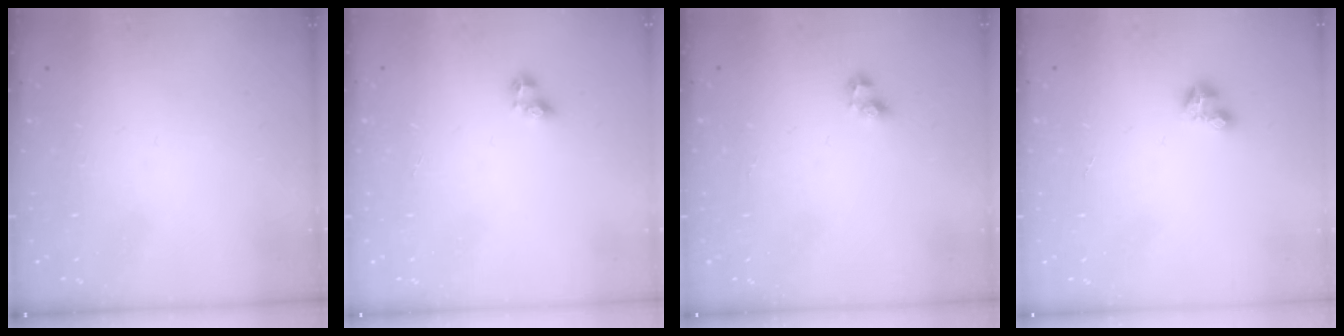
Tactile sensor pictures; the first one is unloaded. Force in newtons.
{"total": 3.3, "press": 3.1, "slide": 1.2}
{"total": 3.5, "press": 3.4, "slide": 0.9}
{"total": 2.8, "press": 2.8, "slide": 0.2}